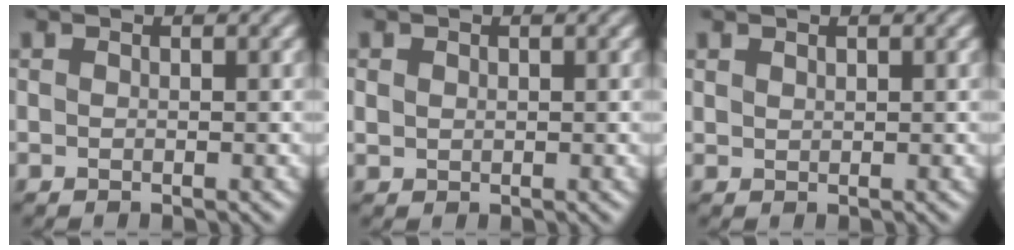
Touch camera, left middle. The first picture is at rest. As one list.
[{"total": 0.8, "force": [0.4, 0.7, 0.2], "torque": [-0.004, -0.003, 0.010]}, {"total": 0.5, "force": [0.5, 0.2, 0.1], "torque": [-0.005, -0.001, 0.014]}]